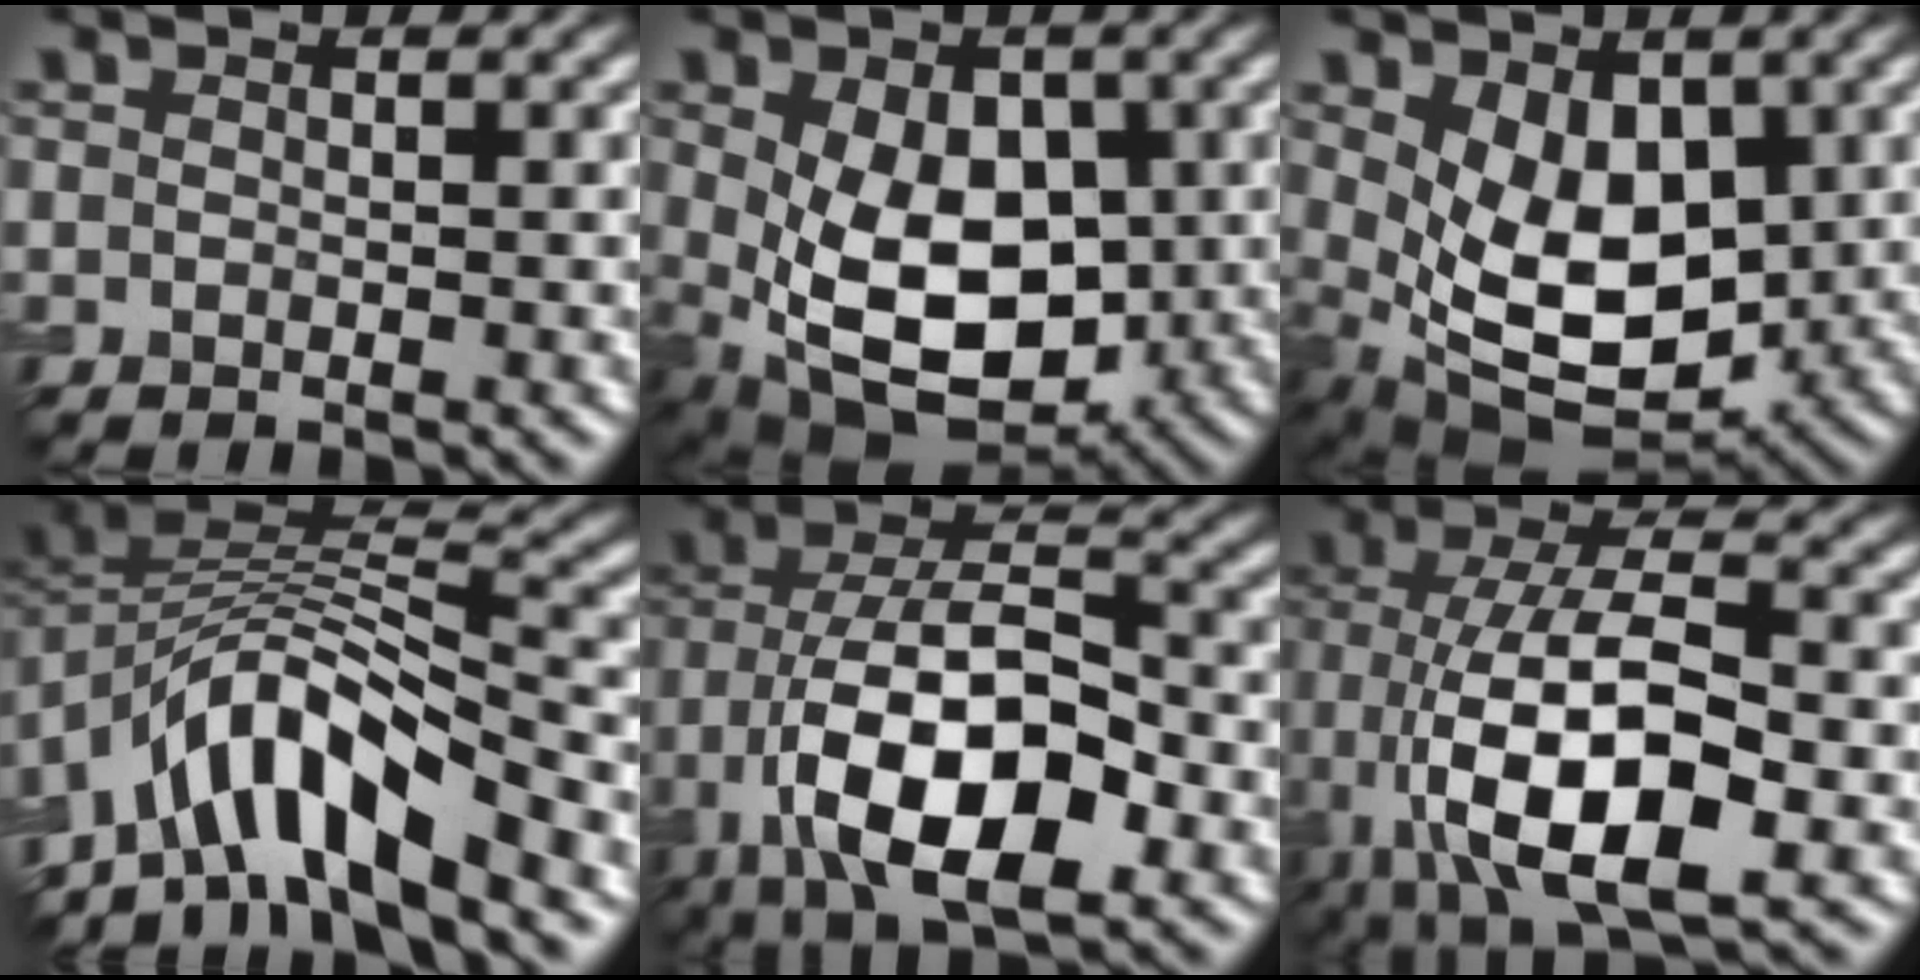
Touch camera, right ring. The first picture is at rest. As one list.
[{"total": 9.6, "force": [-0.7, 6.4, 7.1], "torque": [-0.127, -0.028, 0.000]}, {"total": 7.4, "force": [0.7, 4.7, 5.6], "torque": [-0.106, -0.023, 0.020]}, {"total": 9.3, "force": [-5.9, 3.6, 6.3], "torque": [-0.091, 0.008, -0.117]}, {"total": 12.6, "force": [-4.9, 5.6, 10.1], "torque": [-0.183, 0.000, -0.093]}, {"total": 13.1, "force": [-3.9, 5.3, 11.4], "torque": [-0.205, -0.002, -0.074]}]